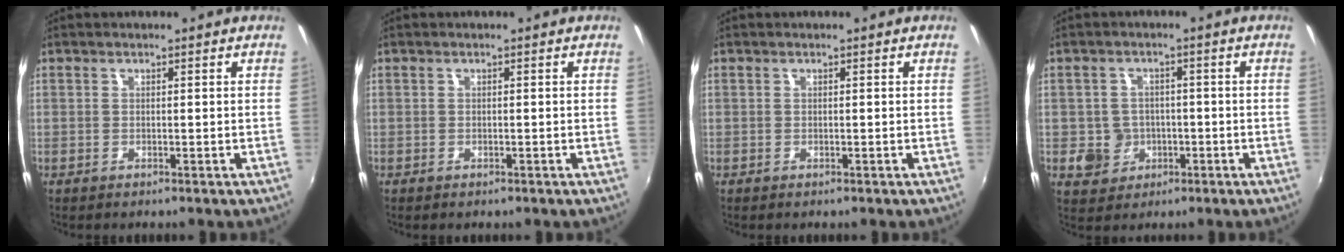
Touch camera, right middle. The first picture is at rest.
{"total": 0.7, "force": [-0.5, 0.4, 0.2], "torque": [-0.005, -0.002, -0.006]}
{"total": 0.0}
{"total": 5.6, "force": [-1.4, 5.3, 1.1], "torque": [-0.034, 0.009, -0.011]}